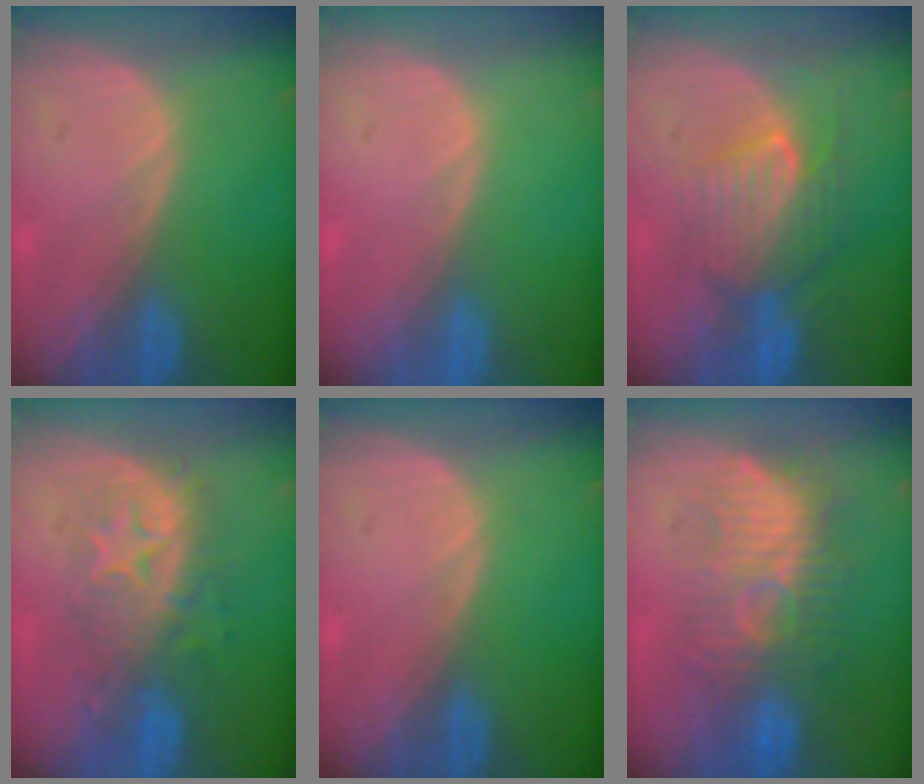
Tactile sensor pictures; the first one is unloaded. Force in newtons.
{"total": 0.0}
{"total": 7.7, "press": 7.7, "slide": 0.1}
{"total": 8.3, "press": 8.0, "slide": 2.2}
{"total": 0.0}
{"total": 9.5, "press": 9.2, "slide": 2.1}